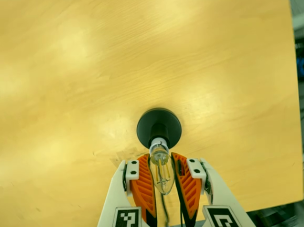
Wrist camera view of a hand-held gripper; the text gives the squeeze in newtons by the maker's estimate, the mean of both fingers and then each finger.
{"total": 20.8, "left": 20.8, "right": 20.8}